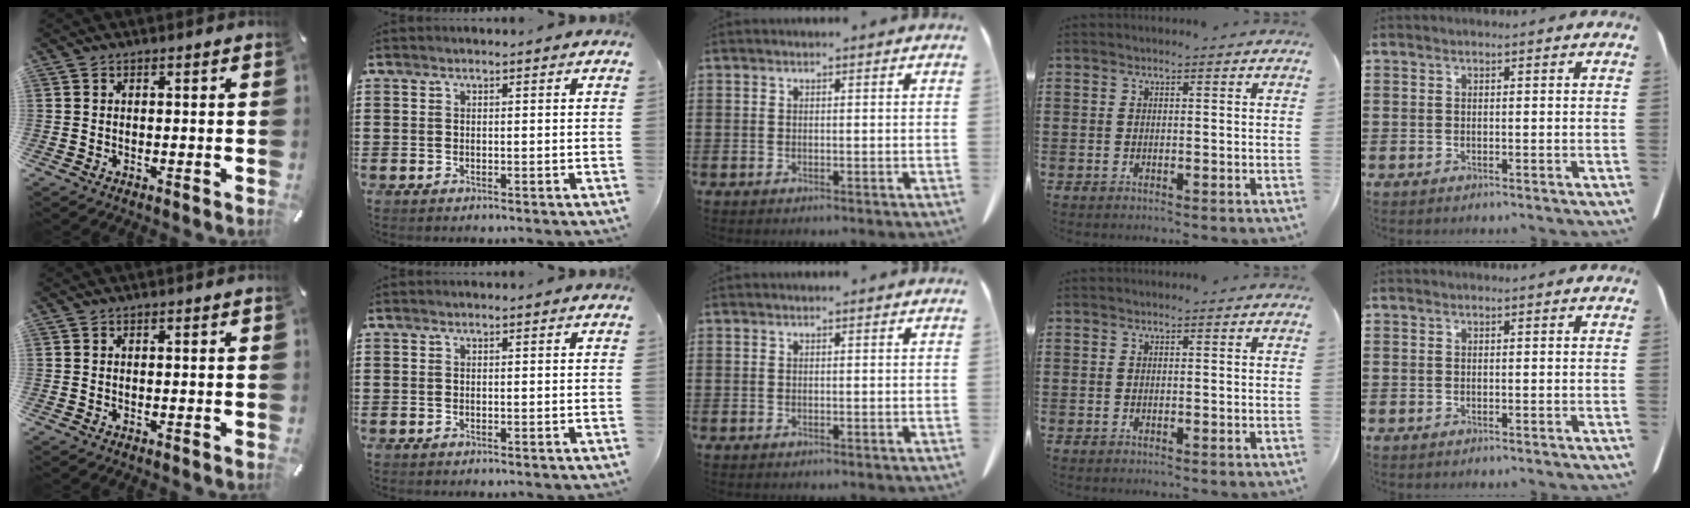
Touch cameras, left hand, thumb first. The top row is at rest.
{}